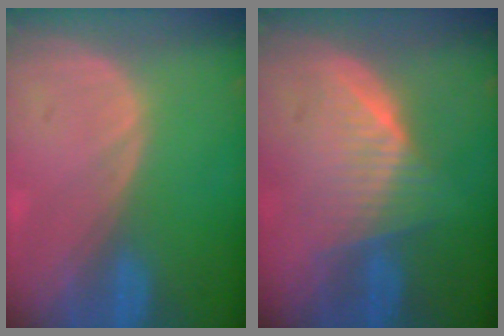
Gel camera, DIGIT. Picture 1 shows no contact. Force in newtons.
{"total": 6.4, "press": 6.2, "slide": 1.7}